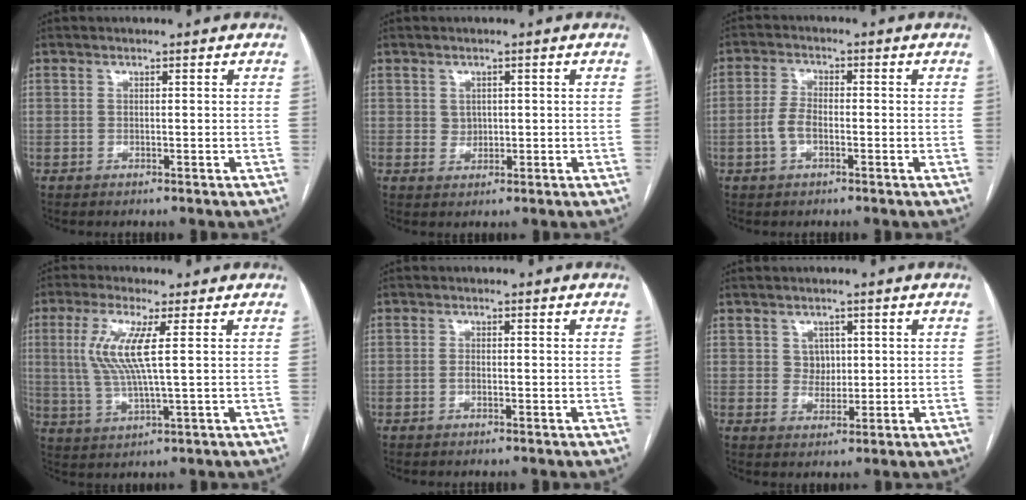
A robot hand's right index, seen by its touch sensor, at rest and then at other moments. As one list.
[{"total": 1.9, "force": [0.6, 1.7, 0.6], "torque": [-0.009, -0.002, 0.015]}, {"total": 3.9, "force": [-1.0, 1.9, 3.2], "torque": [-0.071, 0.008, -0.021]}, {"total": 8.4, "force": [1.9, 0.6, 8.1], "torque": [-0.188, 0.002, 0.040]}, {"total": 0.8, "force": [-0.2, 0.4, 0.6], "torque": [-0.013, 0.001, -0.003]}, {"total": 3.0, "force": [0.9, 2.6, 1.3], "torque": [-0.015, 0.000, 0.018]}]